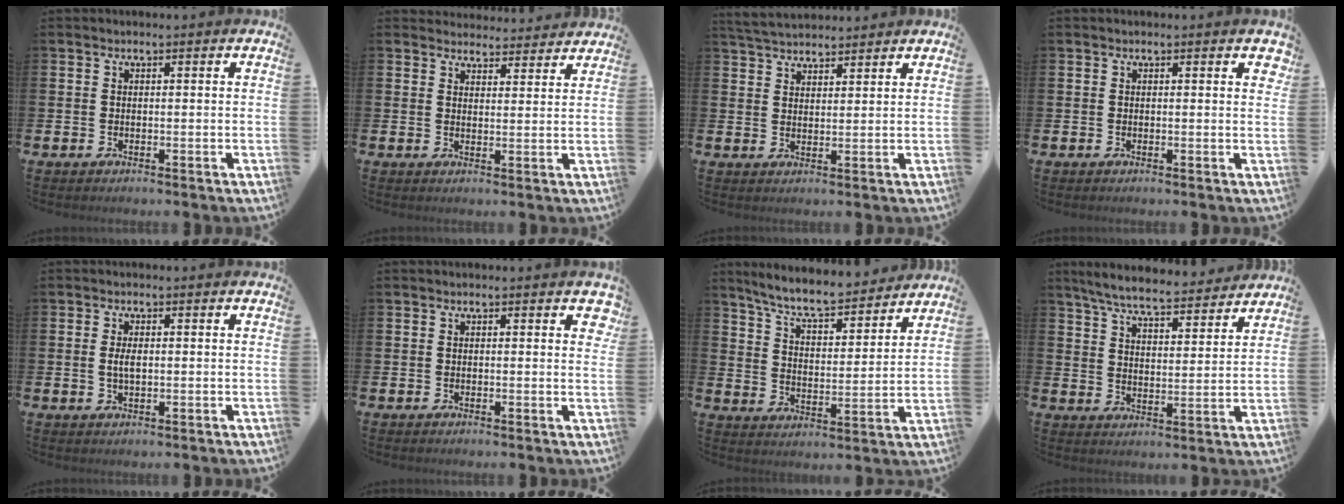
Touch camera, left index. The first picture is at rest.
{"total": 3.6, "force": [3.5, 0.9, -0.2], "torque": [0.004, -0.024, 0.063]}
{"total": 4.1, "force": [4.0, 0.9, 0.3], "torque": [-0.025, -0.014, 0.076]}
{"total": 0.9, "force": [0.5, 0.2, 0.7], "torque": [-0.005, 0.000, 0.005]}
{"total": 2.2, "force": [0.0, 1.0, 2.0], "torque": [-0.038, 0.004, -0.001]}
{"total": 1.3, "force": [0.6, 0.5, 1.0], "torque": [-0.012, 0.002, 0.008]}
{"total": 7.8, "force": [7.2, 1.2, 2.7], "torque": [-0.078, -0.051, 0.125]}
{"total": 6.9, "force": [6.5, 0.8, 2.2], "torque": [-0.064, -0.041, 0.112]}